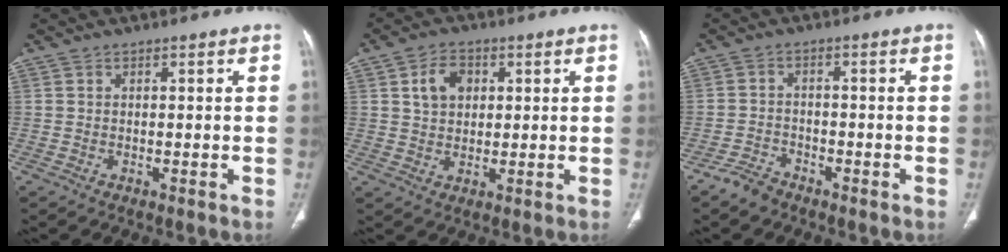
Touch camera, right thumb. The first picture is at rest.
{"total": 6.3, "force": [1.9, 4.6, 3.8], "torque": [-0.047, -0.002, 0.033]}
{"total": 3.5, "force": [-3.0, 1.6, 1.0], "torque": [-0.024, 0.015, -0.056]}